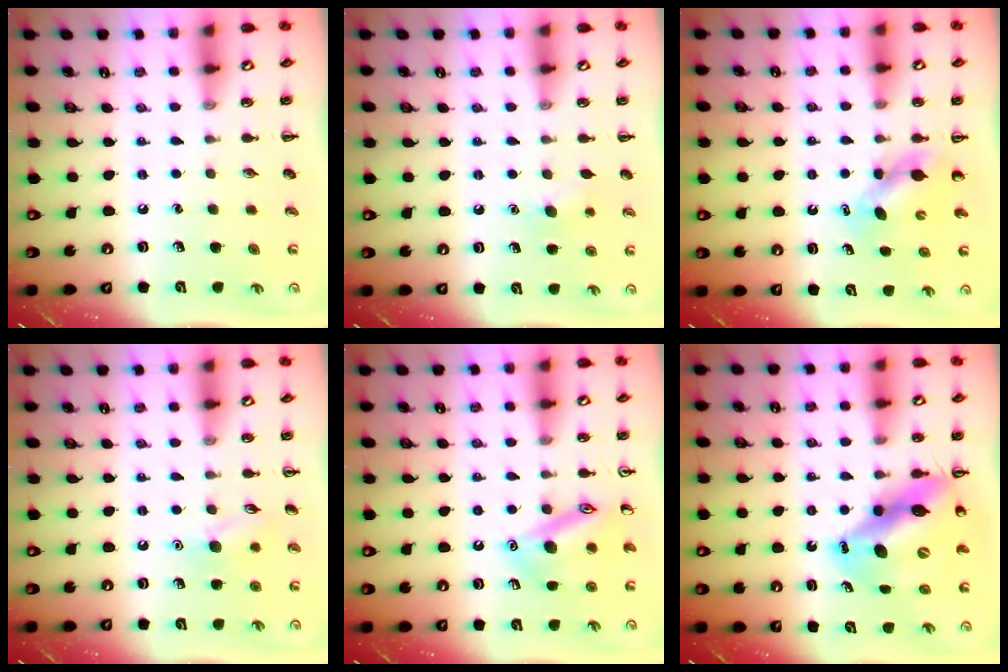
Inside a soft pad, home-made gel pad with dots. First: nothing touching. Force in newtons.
{"total": 6.1, "press": 5.9, "slide": 1.8}
{"total": 5.2, "press": 5.1, "slide": 0.5}
{"total": 8.0, "press": 7.9, "slide": 1.5}
{"total": 15.5, "press": 15.4, "slide": 1.4}
{"total": 13.2, "press": 12.6, "slide": 3.8}